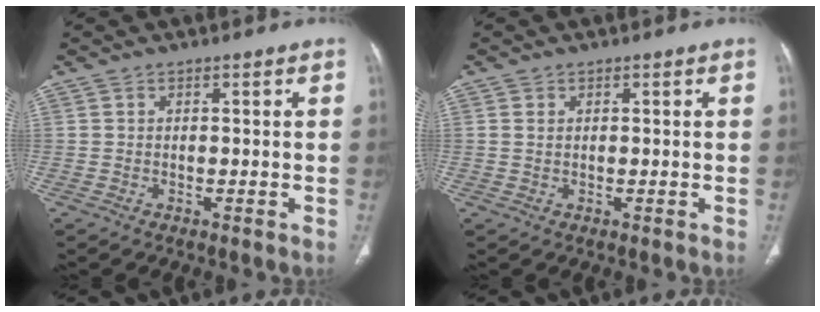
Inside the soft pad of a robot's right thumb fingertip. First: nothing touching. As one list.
[{"total": 1.1, "force": [0.3, 0.8, 0.7], "torque": [-0.014, -0.001, 0.009]}]